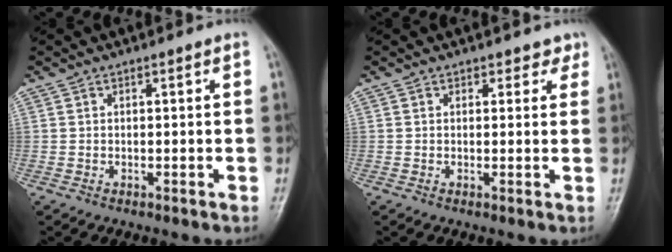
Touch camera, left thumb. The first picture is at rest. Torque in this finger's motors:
{"motor_torque": [-0.08, 0.07, -0.10, 0.10, 0.01]}